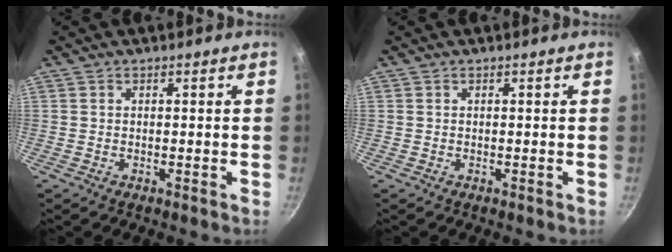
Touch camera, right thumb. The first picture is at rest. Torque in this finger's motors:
{"motor_torque": [0.00, 0.00, 0.00, 0.00, 0.00]}